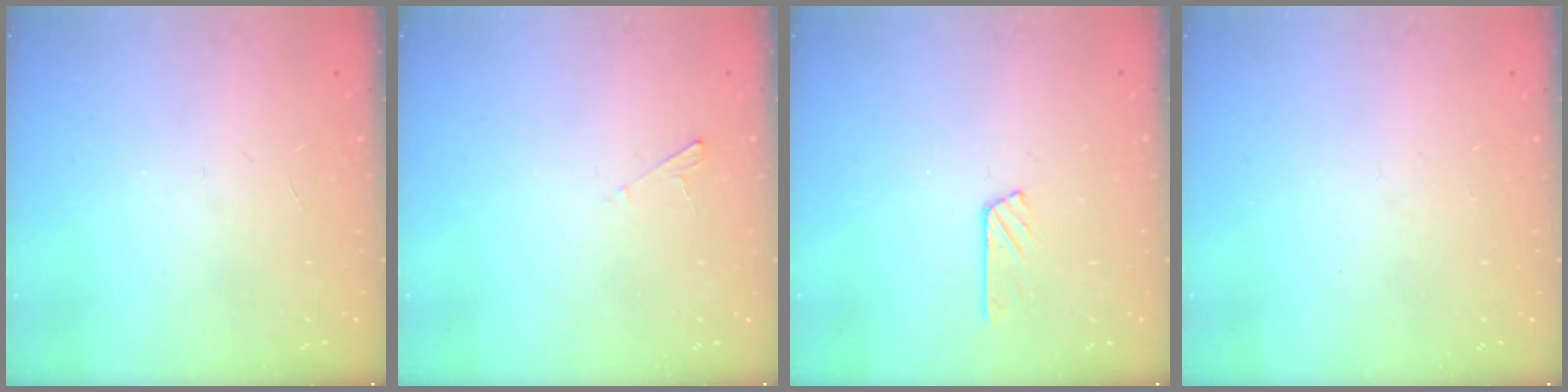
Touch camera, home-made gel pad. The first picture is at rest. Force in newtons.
{"total": 2.0, "press": 2.0, "slide": 0.2}
{"total": 3.8, "press": 3.8, "slide": 0.5}
{"total": 1.5, "press": 1.4, "slide": 0.2}